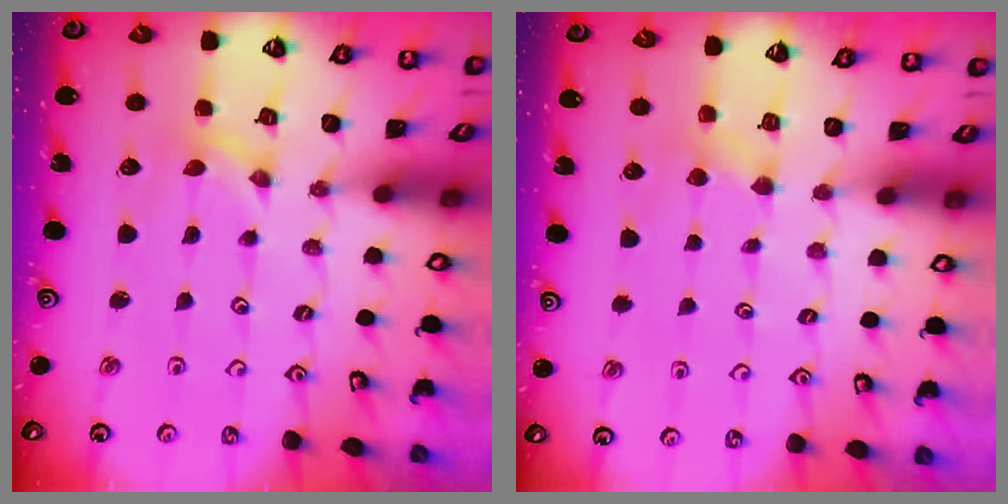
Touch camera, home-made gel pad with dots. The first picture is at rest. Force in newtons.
{"total": 2.6, "press": 2.6, "slide": 0.5}